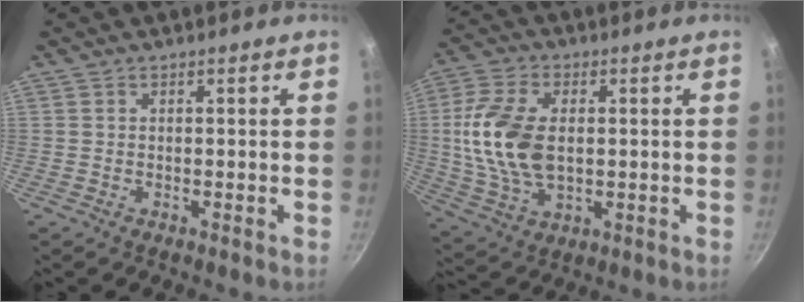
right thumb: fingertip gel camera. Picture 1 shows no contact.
{"total": 14.9, "force": [0.9, 9.1, 11.7], "torque": [-0.223, 0.000, 0.018]}